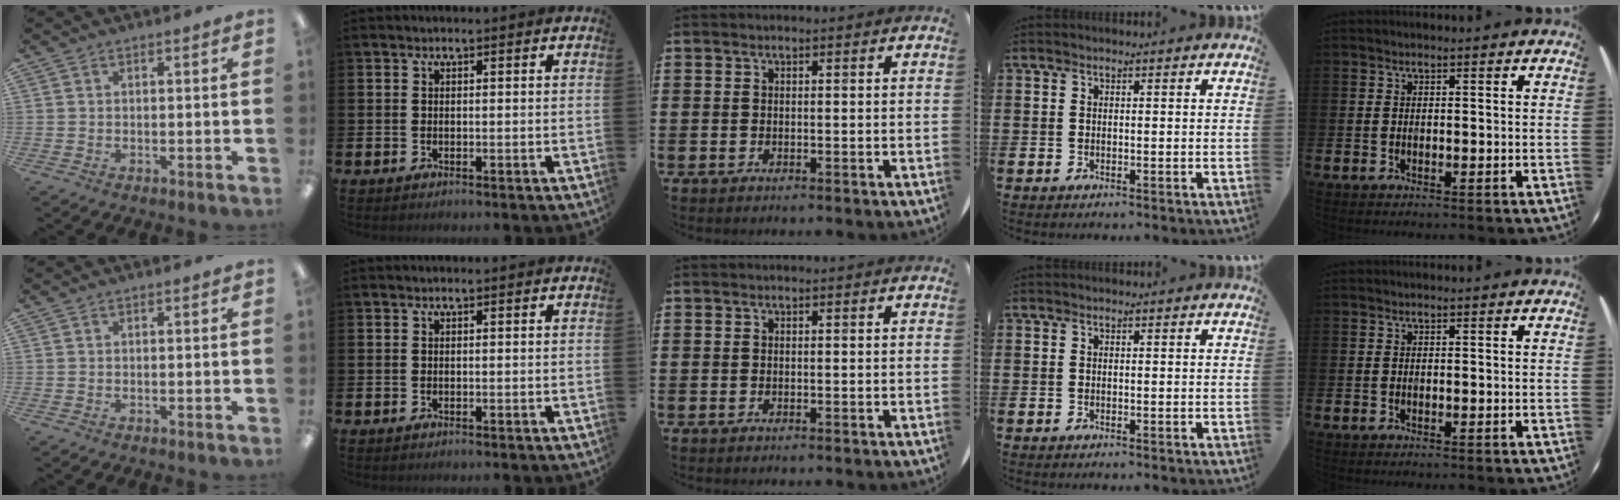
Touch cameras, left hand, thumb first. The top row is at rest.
{}